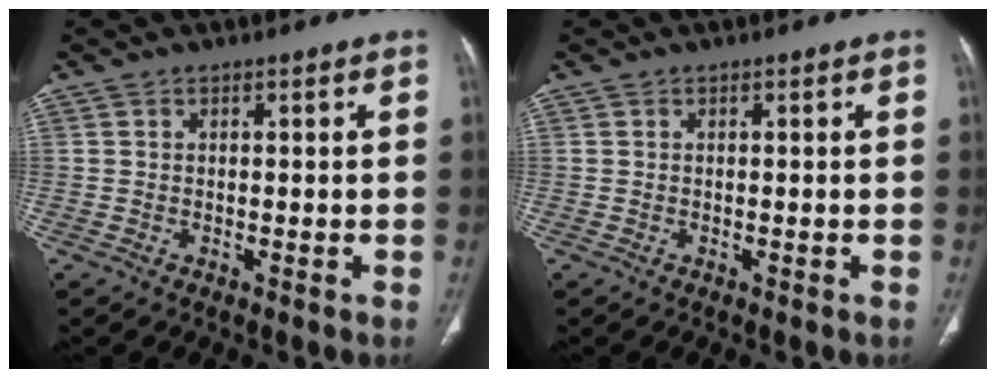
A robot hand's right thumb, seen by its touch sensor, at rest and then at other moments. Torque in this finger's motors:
{"motor_torque": [0.26, -0.28, 0.28, -0.44, 0.05]}